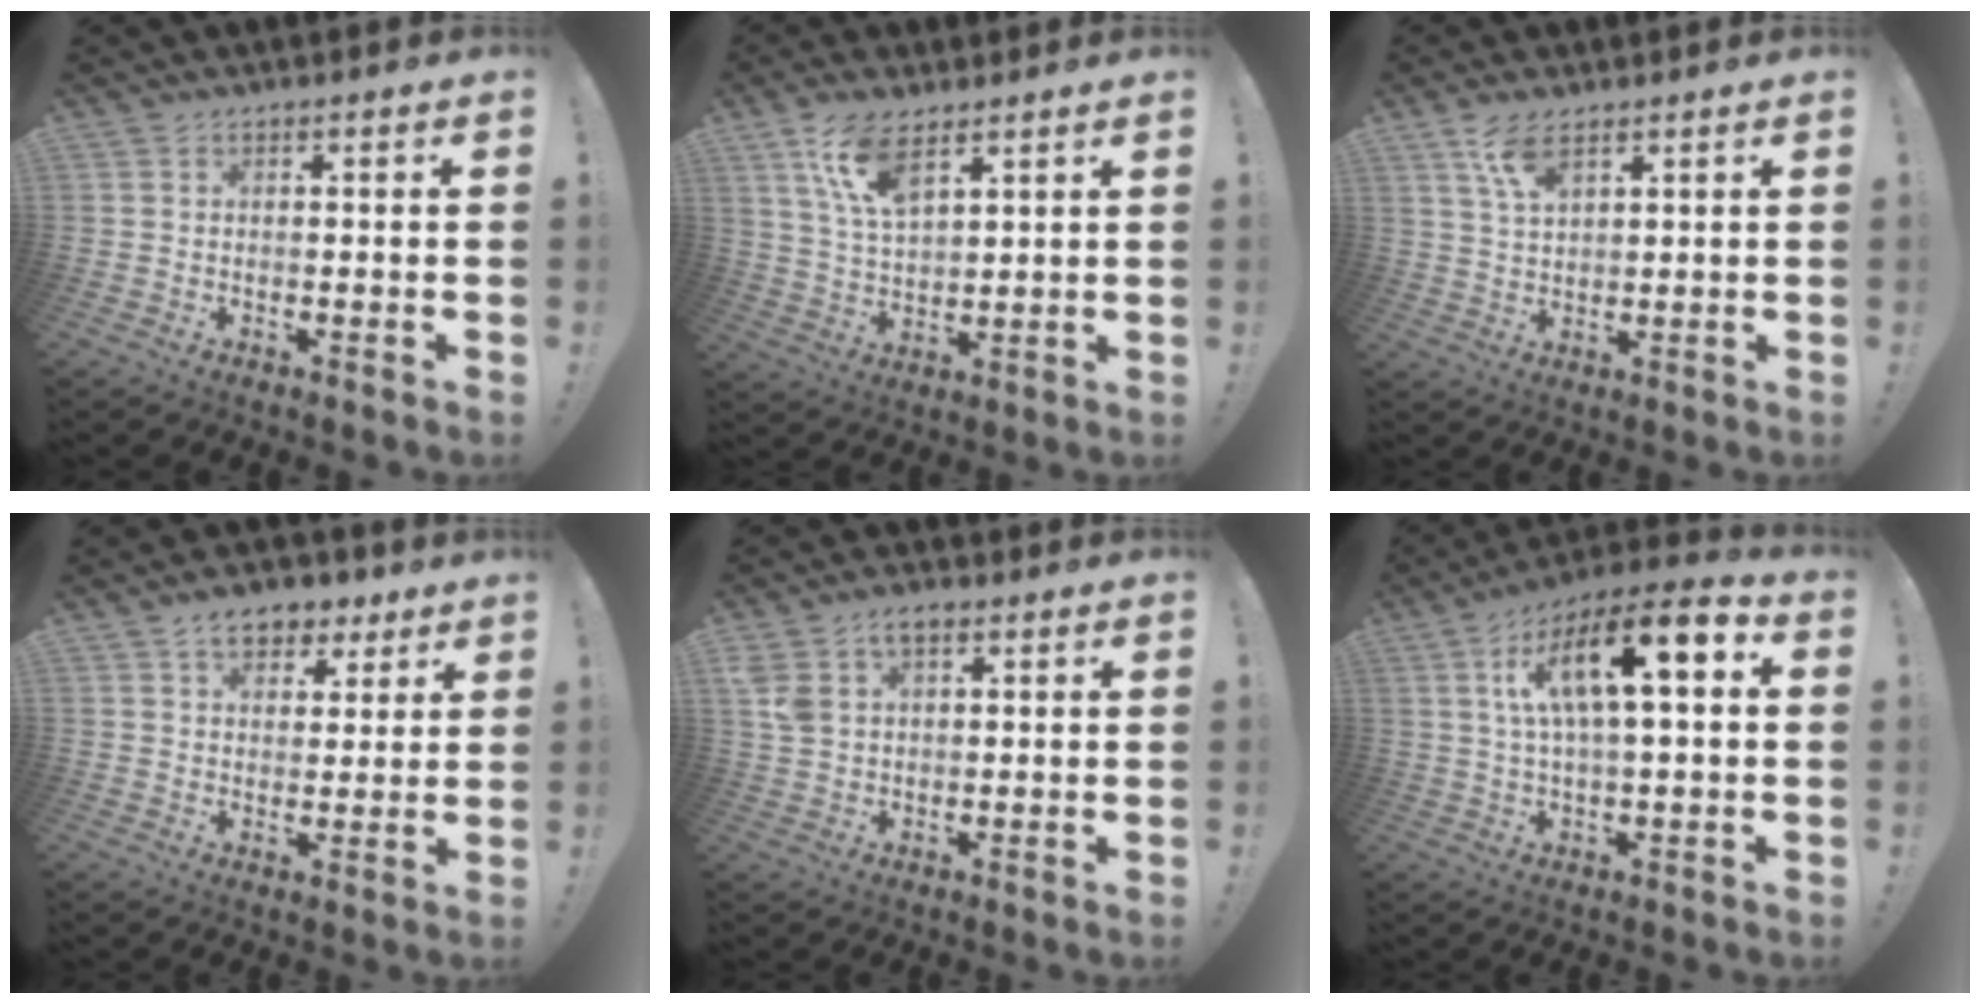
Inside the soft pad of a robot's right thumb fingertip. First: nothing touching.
{"total": 10.6, "force": [7.0, 4.1, 6.9], "torque": [-0.133, -0.025, 0.131]}
{"total": 6.9, "force": [4.4, 2.7, 4.6], "torque": [-0.083, -0.018, 0.080]}
{"total": 8.6, "force": [5.0, 5.7, 4.0], "torque": [-0.057, -0.017, 0.094]}
{"total": 6.6, "force": [3.0, 4.1, 4.1], "torque": [-0.077, -0.006, 0.056]}
{"total": 16.2, "force": [4.5, 4.9, 14.7], "torque": [-0.249, -0.009, 0.066]}